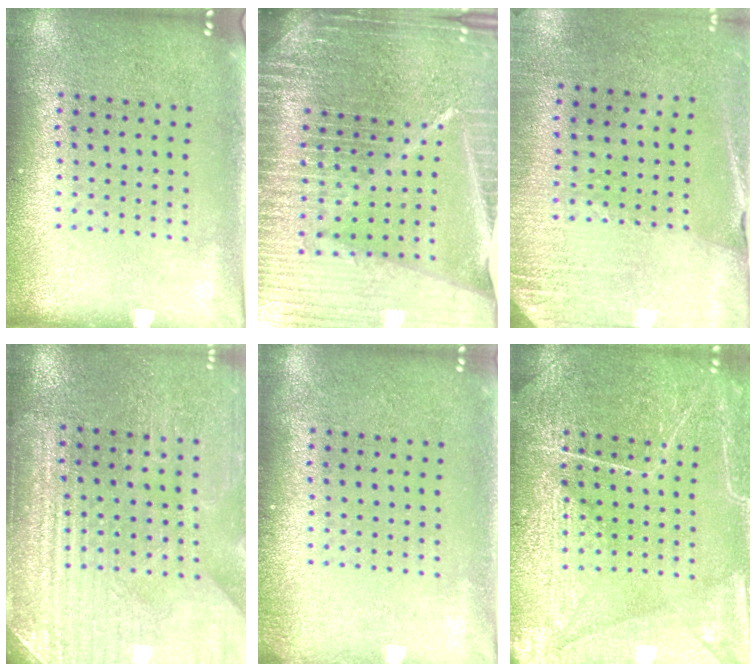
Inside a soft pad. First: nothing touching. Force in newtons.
{"total": 7.1, "press": 6.1, "slide": 3.7}
{"total": 2.7, "press": 2.6, "slide": 0.9}
{"total": 3.3, "press": 3.3, "slide": 0.2}
{"total": 0.7, "press": 0.7, "slide": 0.2}
{"total": 5.9, "press": 5.9, "slide": 0.7}